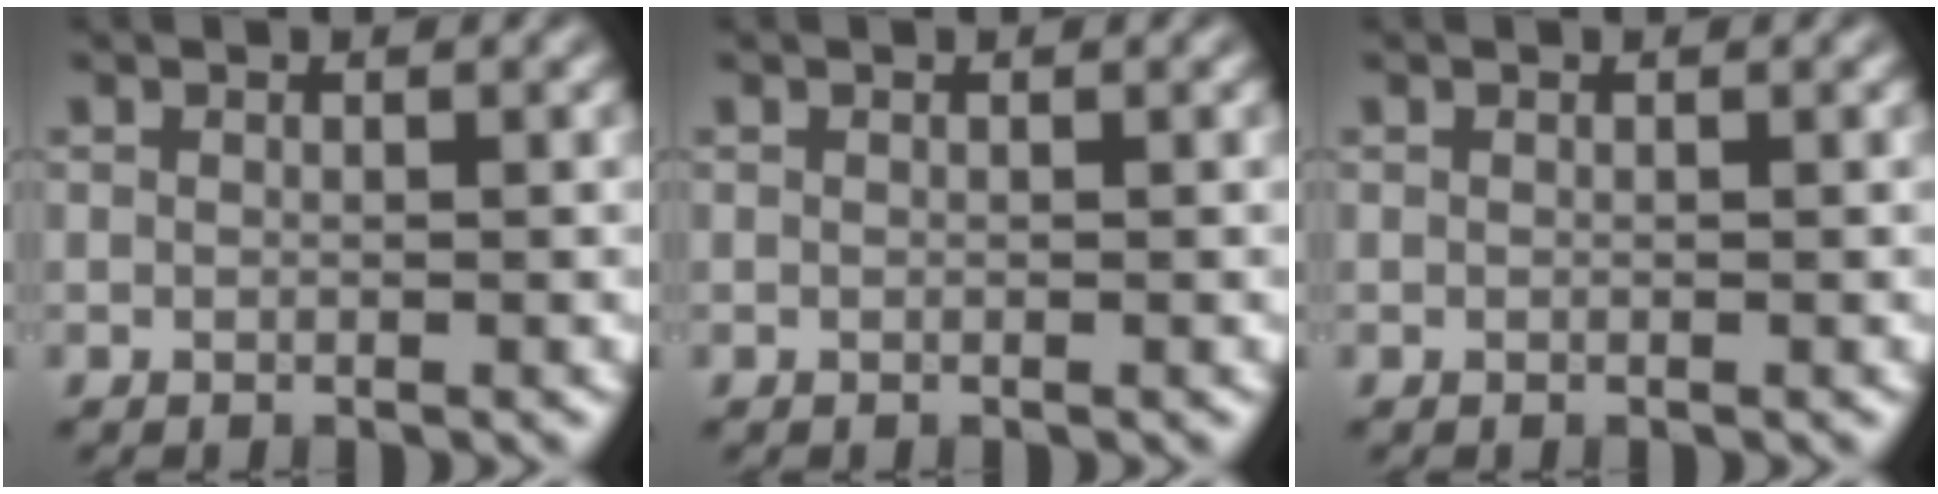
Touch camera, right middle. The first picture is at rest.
{"total": 0.0}
{"total": 0.0}